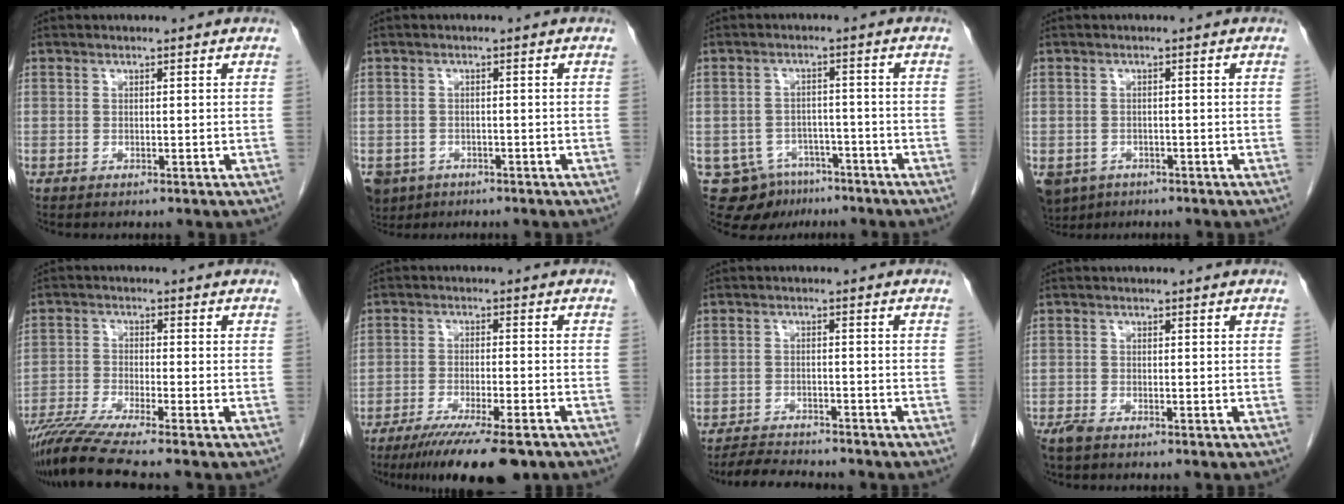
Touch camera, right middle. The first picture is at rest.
{"total": 6.1, "force": [-3.9, 4.5, 1.5], "torque": [-0.034, -0.001, -0.062]}
{"total": 8.7, "force": [-6.1, 6.0, 1.5], "torque": [-0.025, 0.012, -0.081]}
{"total": 6.8, "force": [-4.2, 4.9, 2.1], "torque": [-0.048, -0.003, -0.064]}
{"total": 8.7, "force": [-7.2, -1.3, 4.7], "torque": [-0.084, -0.028, -0.126]}
{"total": 13.7, "force": [-10.5, 1.8, 8.7], "torque": [-0.125, -0.030, -0.163]}
{"total": 6.6, "force": [-6.3, 0.9, 1.9], "torque": [-0.031, -0.014, -0.101]}
{"total": 2.0, "force": [-1.6, 0.5, 1.1], "torque": [-0.028, -0.006, -0.031]}